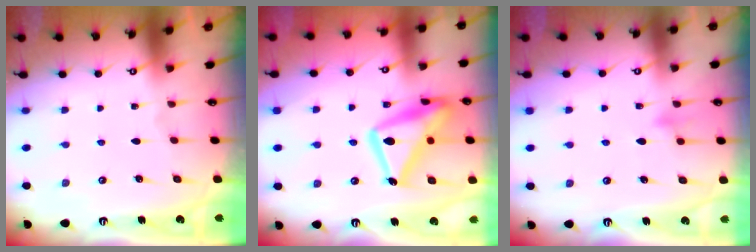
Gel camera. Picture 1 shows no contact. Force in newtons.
{"total": 19.6, "press": 19.5, "slide": 1.5}
{"total": 8.7, "press": 8.6, "slide": 0.8}